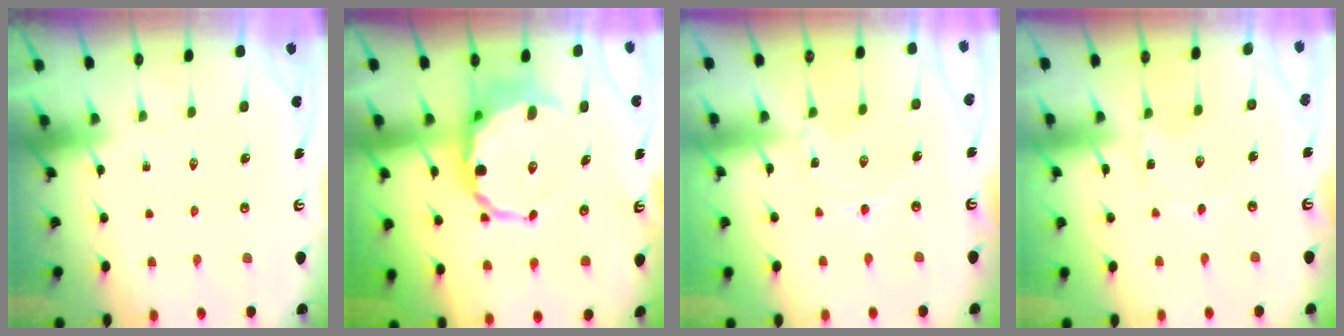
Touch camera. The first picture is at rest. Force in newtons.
{"total": 11.4, "press": 11.0, "slide": 2.8}
{"total": 0.0}
{"total": 0.0}